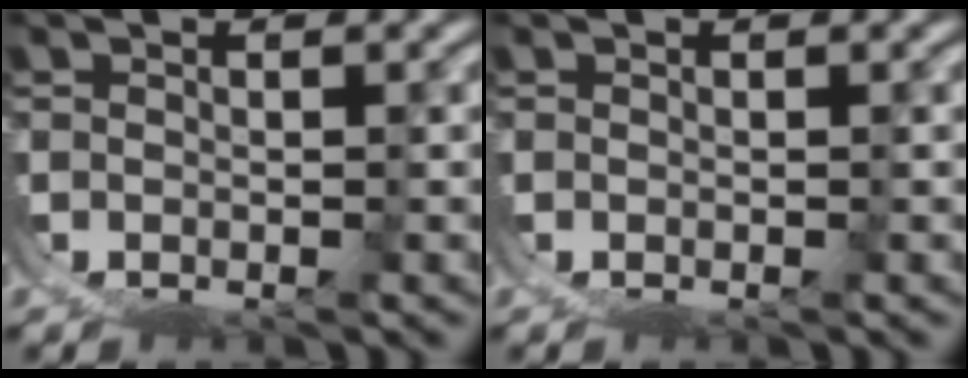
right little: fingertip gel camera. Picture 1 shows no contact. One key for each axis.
{"total": 0.0}